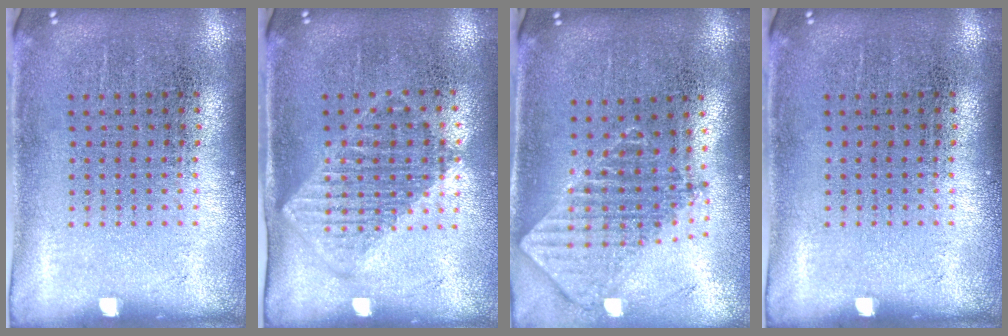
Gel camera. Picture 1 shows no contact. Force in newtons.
{"total": 1.2, "press": 1.1, "slide": 0.5}
{"total": 2.0, "press": 1.6, "slide": 1.3}
{"total": 0.0}